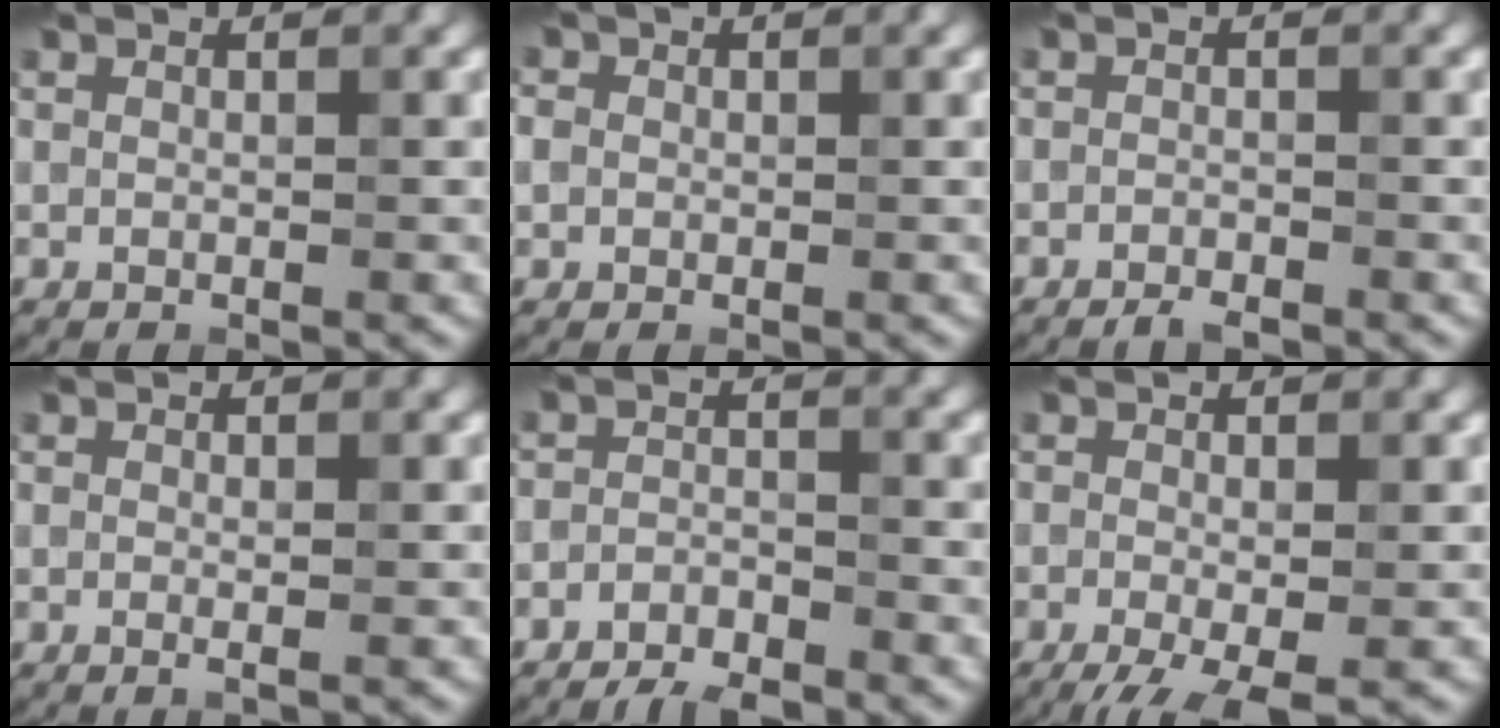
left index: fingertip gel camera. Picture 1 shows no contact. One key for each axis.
{"total": 1.8, "fx": 0.2, "fy": 1.7, "fz": 0.6, "tx": -0.012, "ty": 0.003, "tz": -0.002}
{"total": 1.3, "fx": -1.1, "fy": 0.4, "fz": 0.7, "tx": -0.012, "ty": -0.002, "tz": -0.021}
{"total": 0.6, "fx": -0.1, "fy": 0.0, "fz": 0.6, "tx": -0.010, "ty": -0.007, "tz": -0.002}
{"total": 3.4, "fx": -3.0, "fy": 1.1, "fz": 1.2, "tx": -0.018, "ty": -0.002, "tz": -0.058}
{"total": 5.0, "fx": -2.4, "fy": 1.6, "fz": 4.1, "tx": -0.077, "ty": -0.011, "tz": -0.038}